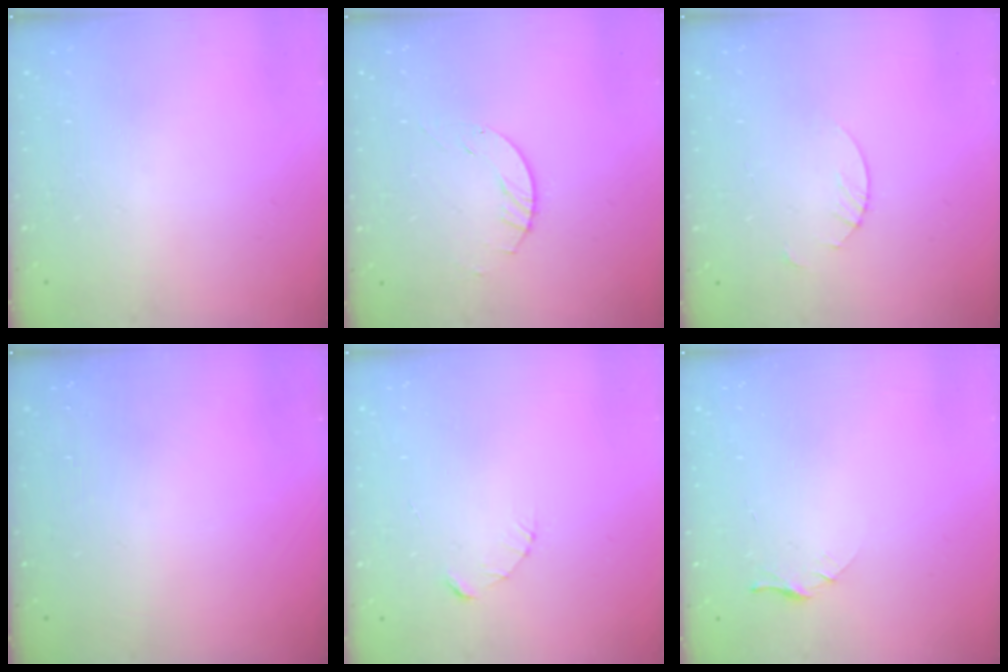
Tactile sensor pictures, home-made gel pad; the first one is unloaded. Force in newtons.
{"total": 2.9, "press": 2.9, "slide": 0.4}
{"total": 1.8, "press": 1.8, "slide": 0.2}
{"total": 0.0}
{"total": 2.3, "press": 2.3, "slide": 0.3}
{"total": 4.5, "press": 4.4, "slide": 0.4}